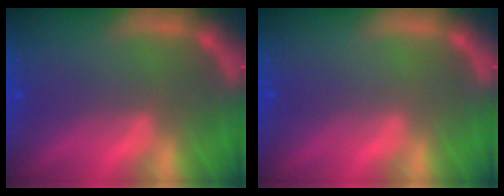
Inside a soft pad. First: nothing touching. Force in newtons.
{"total": 0.0}